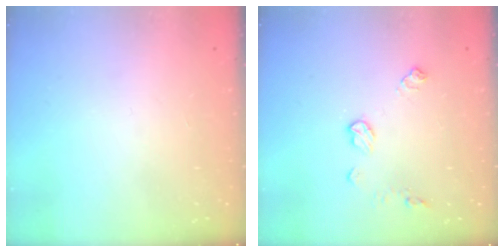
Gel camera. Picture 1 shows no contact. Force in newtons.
{"total": 7.9, "press": 7.9, "slide": 0.0}